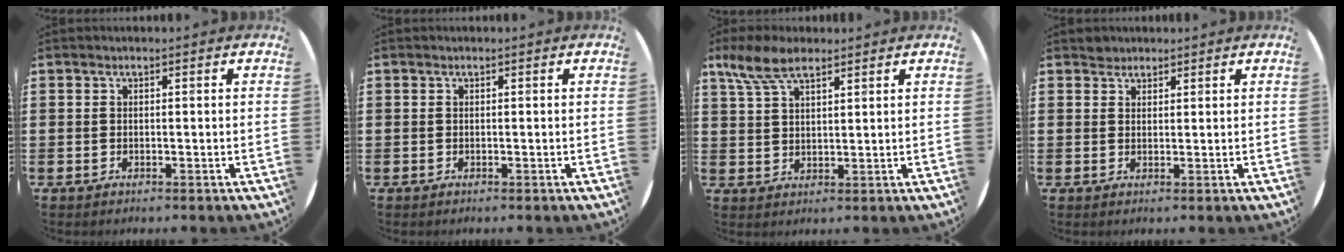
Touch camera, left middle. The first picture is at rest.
{"total": 0.0}
{"total": 6.5, "force": [4.8, 2.5, 3.7], "torque": [-0.083, -0.003, 0.089]}
{"total": 1.6, "force": [1.4, 0.6, -0.2], "torque": [0.008, -0.002, 0.028]}